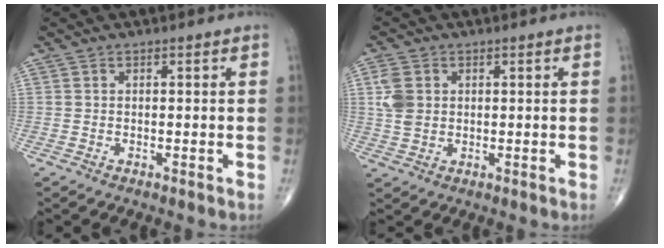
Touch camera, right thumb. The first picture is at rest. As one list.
[{"total": 5.0, "force": [1.0, 3.8, 3.1], "torque": [-0.060, 0.001, 0.023]}]